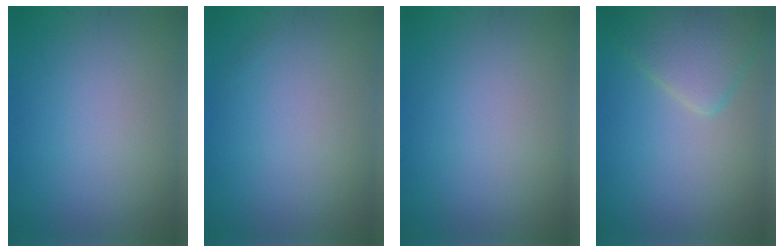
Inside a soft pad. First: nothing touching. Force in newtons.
{"total": 0.0}
{"total": 0.0}
{"total": 4.3, "press": 4.3, "slide": 0.3}